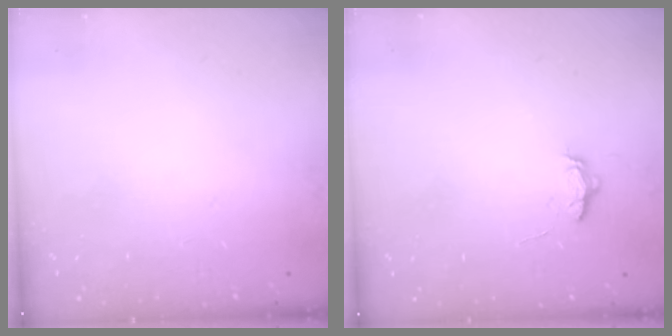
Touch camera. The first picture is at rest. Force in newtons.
{"total": 4.7, "press": 4.7, "slide": 0.4}